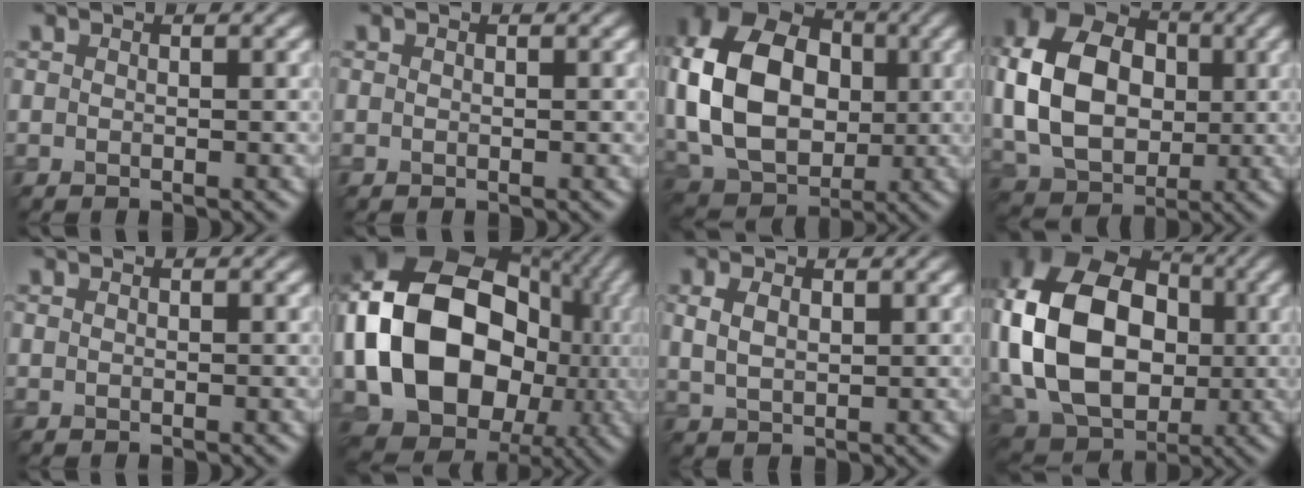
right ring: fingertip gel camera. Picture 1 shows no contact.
{"total": 0.0}
{"total": 15.1, "force": [0.8, 11.2, 10.1], "torque": [-0.215, 0.009, 0.017]}
{"total": 12.4, "force": [0.6, 9.4, 8.1], "torque": [-0.185, 0.003, 0.019]}
{"total": 0.0}
{"total": 21.7, "force": [0.5, 17.6, 12.7], "torque": [-0.255, -0.003, 0.005]}
{"total": 2.6, "force": [1.0, 1.6, 1.9], "torque": [-0.044, -0.001, 0.023]}
{"total": 18.2, "force": [0.7, 13.6, 12.1], "torque": [-0.252, 0.012, 0.014]}